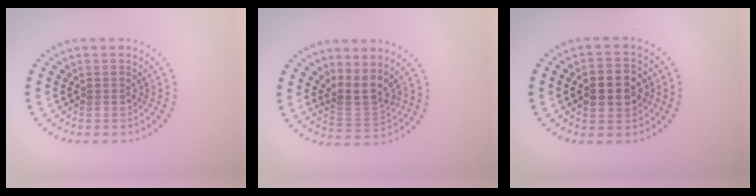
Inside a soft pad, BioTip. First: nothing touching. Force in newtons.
{"total": 2.9, "press": 2.0, "slide": 2.0}
{"total": 4.6, "press": 4.6, "slide": 0.3}